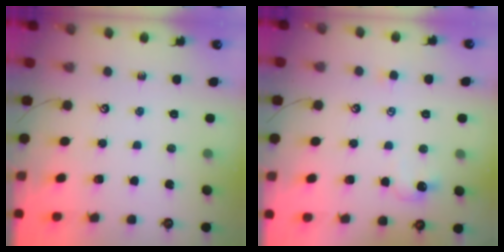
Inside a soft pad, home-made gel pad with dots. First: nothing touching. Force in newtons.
{"total": 2.1, "press": 2.0, "slide": 0.7}